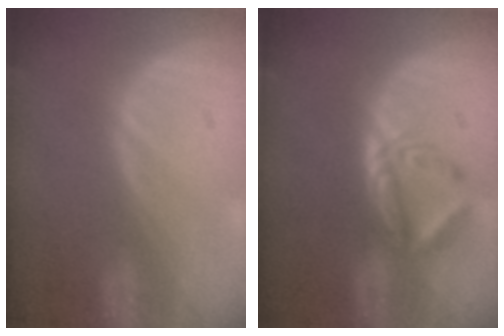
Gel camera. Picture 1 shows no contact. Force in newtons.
{"total": 5.9, "press": 4.9, "slide": 3.2}